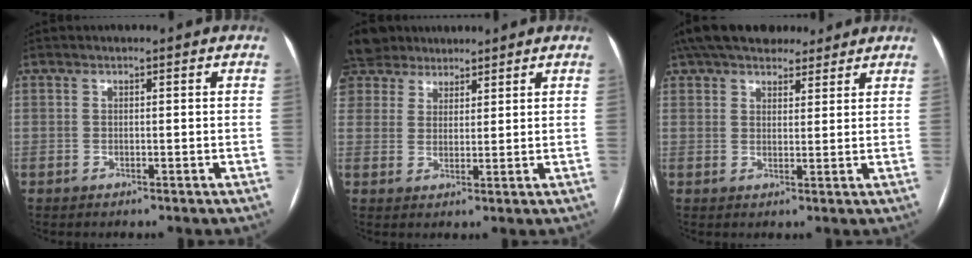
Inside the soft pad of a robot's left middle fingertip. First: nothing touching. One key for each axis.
{"total": 9.7, "fx": 7.5, "fy": 6.0, "fz": 1.6, "tx": -0.042, "ty": 0.033, "tz": 0.144}
{"total": 14.1, "fx": 11.8, "fy": 5.4, "fz": 5.7, "tx": -0.092, "ty": 0.041, "tz": 0.177}